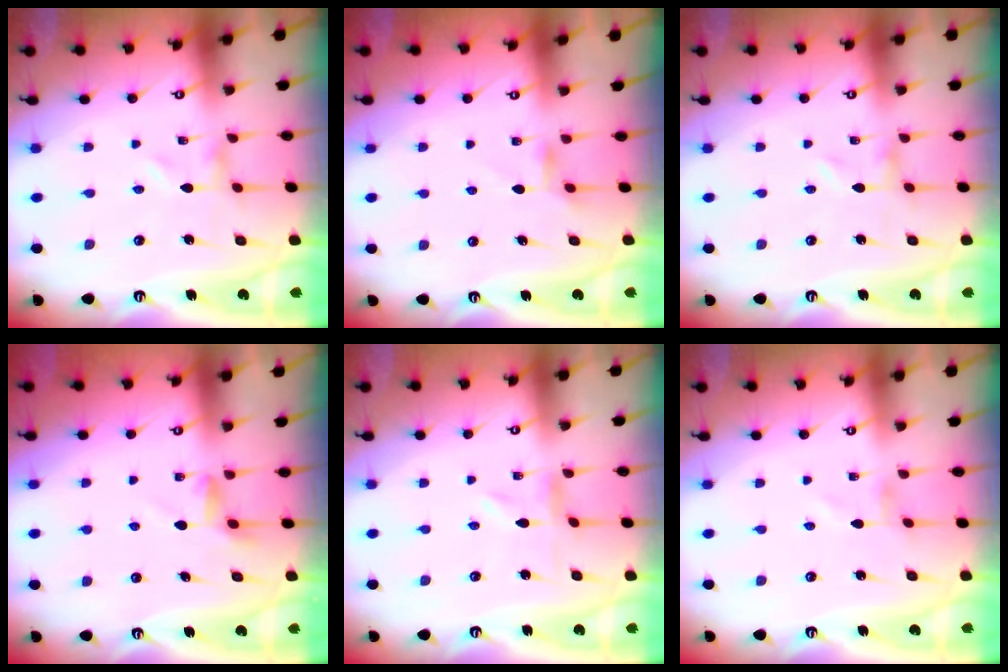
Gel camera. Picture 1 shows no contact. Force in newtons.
{"total": 3.9, "press": 3.9, "slide": 0.4}
{"total": 0.0}
{"total": 2.5, "press": 2.4, "slide": 0.3}
{"total": 0.0}
{"total": 0.0}